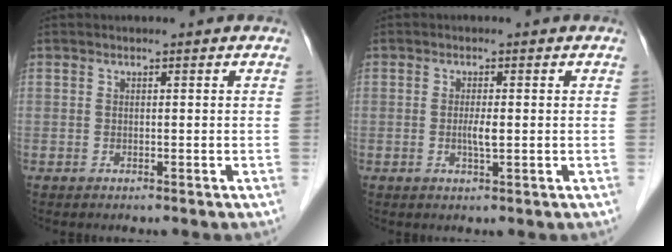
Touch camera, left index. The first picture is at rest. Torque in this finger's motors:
{"motor_torque": [0.42, 0.38, 0.05, 0.01]}